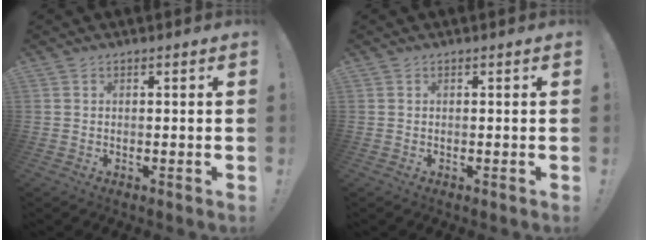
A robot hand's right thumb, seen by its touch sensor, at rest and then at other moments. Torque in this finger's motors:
{"motor_torque": [0.00, 0.00, -0.15, 0.15, 0.00]}